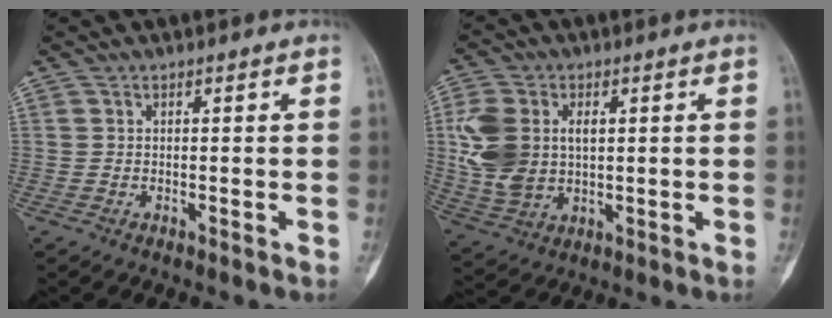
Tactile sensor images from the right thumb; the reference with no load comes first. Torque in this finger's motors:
{"motor_torque": [1.27, 1.41, 1.25, 0.06, 0.22]}